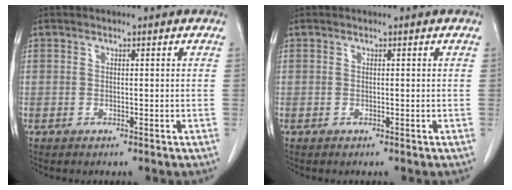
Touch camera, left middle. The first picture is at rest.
{"total": 0.0}